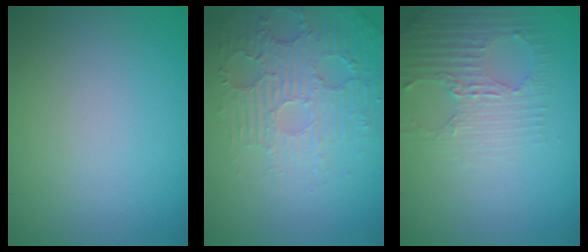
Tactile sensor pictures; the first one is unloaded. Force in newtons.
{"total": 4.7, "press": 3.7, "slide": 2.8}
{"total": 2.8, "press": 2.5, "slide": 1.3}